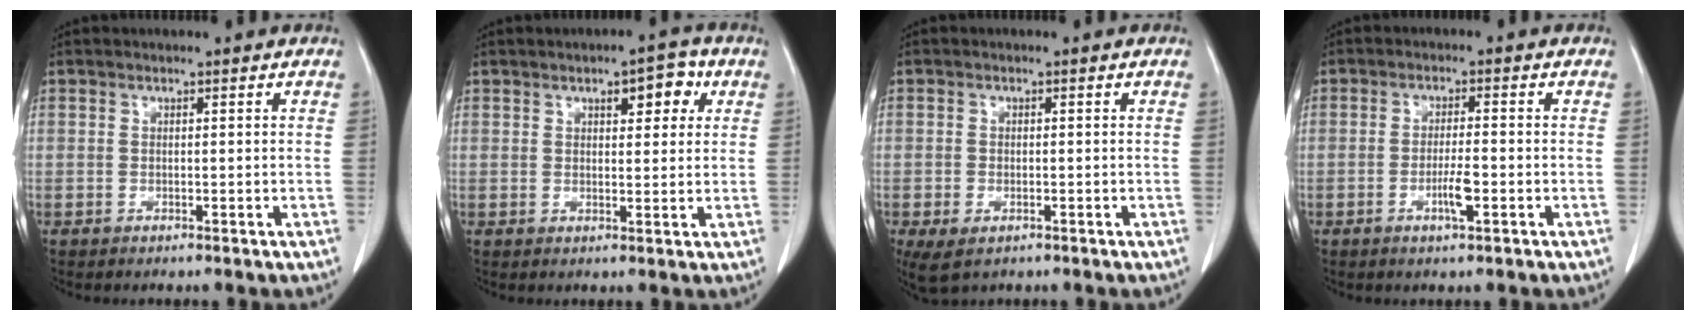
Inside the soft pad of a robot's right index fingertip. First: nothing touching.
{"total": 5.6, "force": [2.3, 2.4, 4.5], "torque": [-0.061, 0.014, 0.033]}
{"total": 6.6, "force": [-3.4, 4.0, 4.0], "torque": [-0.088, -0.006, -0.049]}
{"total": 4.0, "force": [-1.5, 0.7, 3.6], "torque": [-0.069, 0.000, -0.025]}